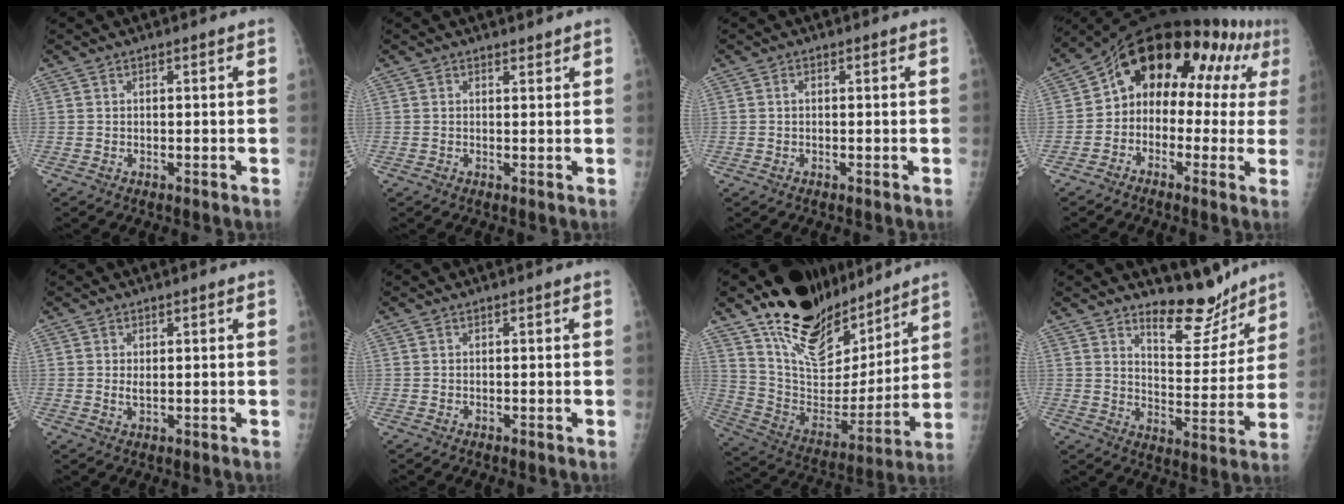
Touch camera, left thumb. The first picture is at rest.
{"total": 1.1, "force": [1.0, 0.3, 0.2], "torque": [0.000, -0.008, 0.015]}
{"total": 0.7, "force": [0.1, 0.4, 0.6], "torque": [-0.011, 0.001, 0.002]}
{"total": 16.9, "force": [3.5, 11.6, 11.8], "torque": [-0.101, 0.055, 0.038]}
{"total": 1.6, "force": [0.4, 0.8, 1.3], "torque": [-0.020, -0.005, 0.010]}
{"total": 0.0}
{"total": 22.9, "force": [17.7, 10.0, 10.5], "torque": [-0.135, -0.102, 0.308]}
{"total": 10.7, "force": [9.3, 3.7, 3.8], "torque": [-0.017, -0.081, 0.152]}